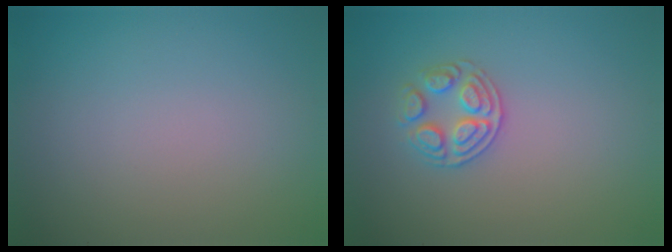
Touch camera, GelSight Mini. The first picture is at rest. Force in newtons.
{"total": 2.6, "press": 2.5, "slide": 0.8}